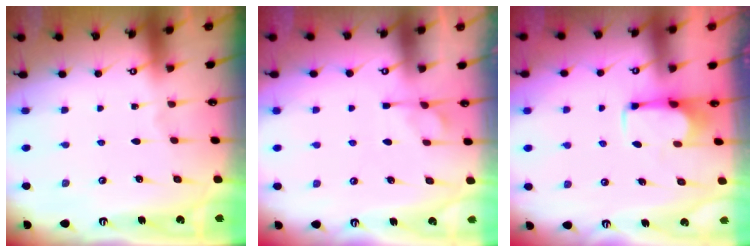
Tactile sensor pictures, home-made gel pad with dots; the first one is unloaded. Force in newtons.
{"total": 5.7, "press": 5.5, "slide": 1.5}
{"total": 2.8, "press": 2.7, "slide": 0.7}